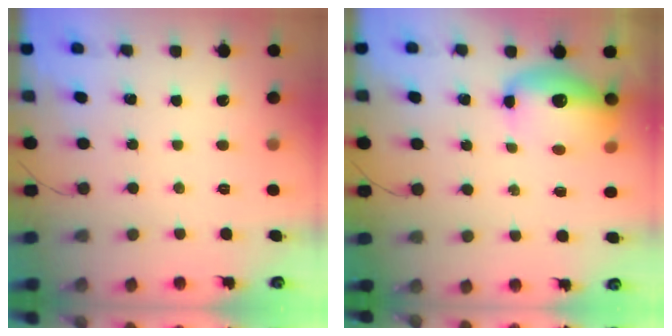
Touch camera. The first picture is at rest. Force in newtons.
{"total": 12.6, "press": 12.3, "slide": 3.0}